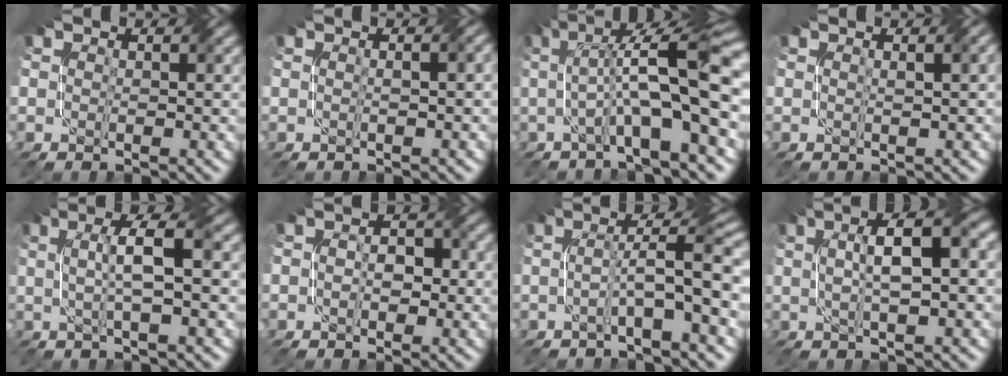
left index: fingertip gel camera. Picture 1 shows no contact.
{"total": 2.3, "force": [0.6, 1.0, 2.0], "torque": [-0.013, 0.011, -0.006]}
{"total": 10.4, "force": [0.1, 2.1, 10.2], "torque": [-0.162, 0.027, -0.004]}
{"total": 2.1, "force": [0.7, 0.8, 1.9], "torque": [-0.015, 0.007, -0.001]}
{"total": 3.9, "force": [0.3, 0.6, 3.8], "torque": [-0.069, 0.009, 0.007]}
{"total": 2.1, "force": [-0.4, 1.5, 1.5], "torque": [-0.008, 0.006, -0.012]}
{"total": 5.3, "force": [-0.9, 0.5, 5.3], "torque": [-0.092, 0.023, -0.021]}
{"total": 5.6, "force": [1.0, 1.4, 5.4], "torque": [-0.080, 0.021, 0.016]}